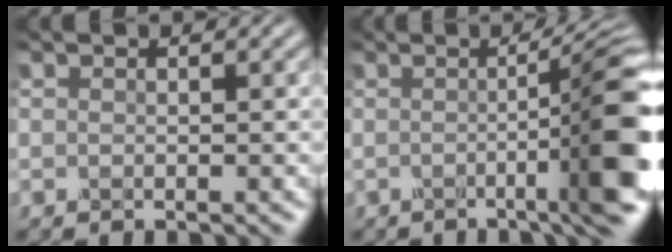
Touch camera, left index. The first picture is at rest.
{"total": 11.2, "force": [-0.9, 2.6, 10.9], "torque": [-0.109, 0.003, -0.016]}